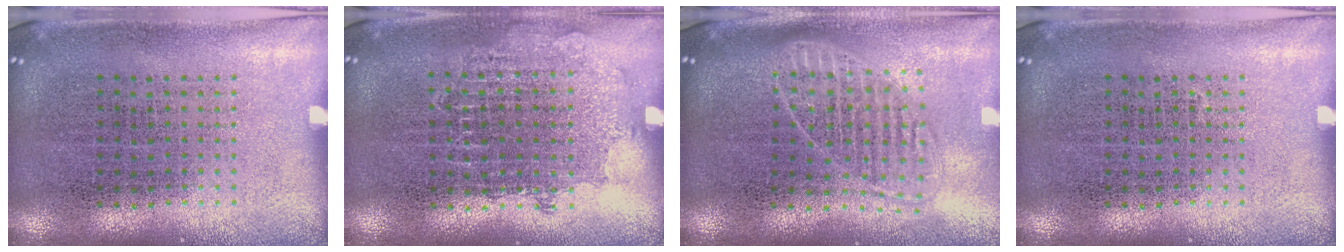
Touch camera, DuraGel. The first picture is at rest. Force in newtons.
{"total": 0.8, "press": 0.7, "slide": 0.2}
{"total": 1.7, "press": 1.4, "slide": 1.0}
{"total": 0.0}